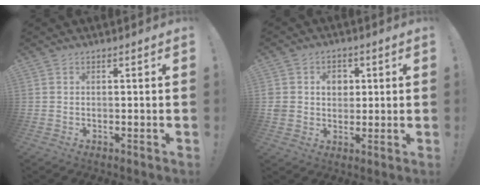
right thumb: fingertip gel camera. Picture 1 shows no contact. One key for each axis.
{"total": 6.6, "fx": 1.3, "fy": 6.0, "fz": 2.3, "tx": -0.031, "ty": -0.006, "tz": 0.025}